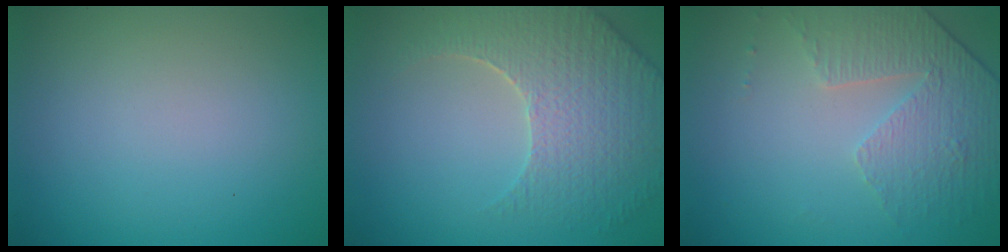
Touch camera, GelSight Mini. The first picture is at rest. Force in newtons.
{"total": 5.1, "press": 4.7, "slide": 2.0}
{"total": 4.7, "press": 3.2, "slide": 3.4}